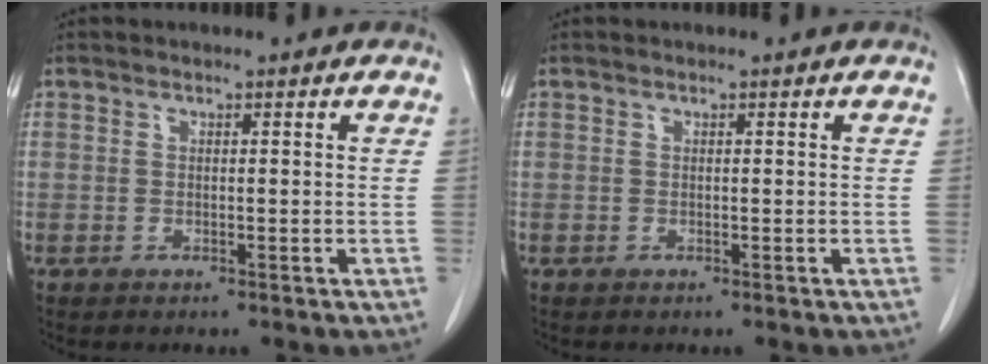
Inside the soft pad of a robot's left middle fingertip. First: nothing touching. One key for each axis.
{"total": 0.0}